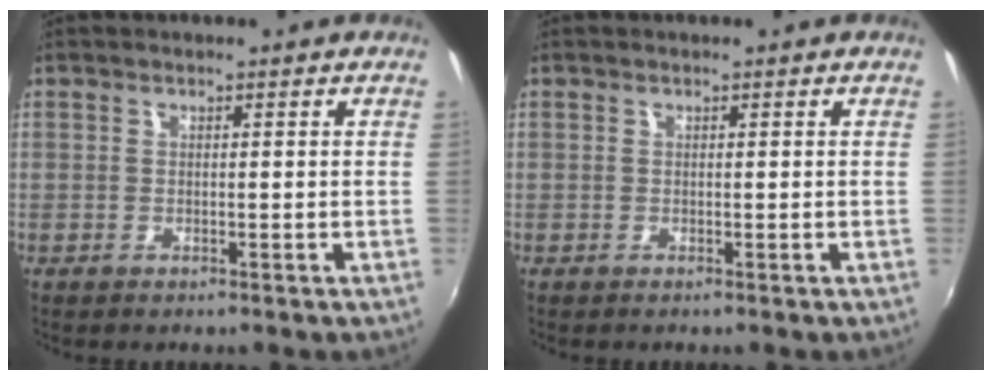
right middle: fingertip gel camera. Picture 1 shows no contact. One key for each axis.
{"total": 0.0}